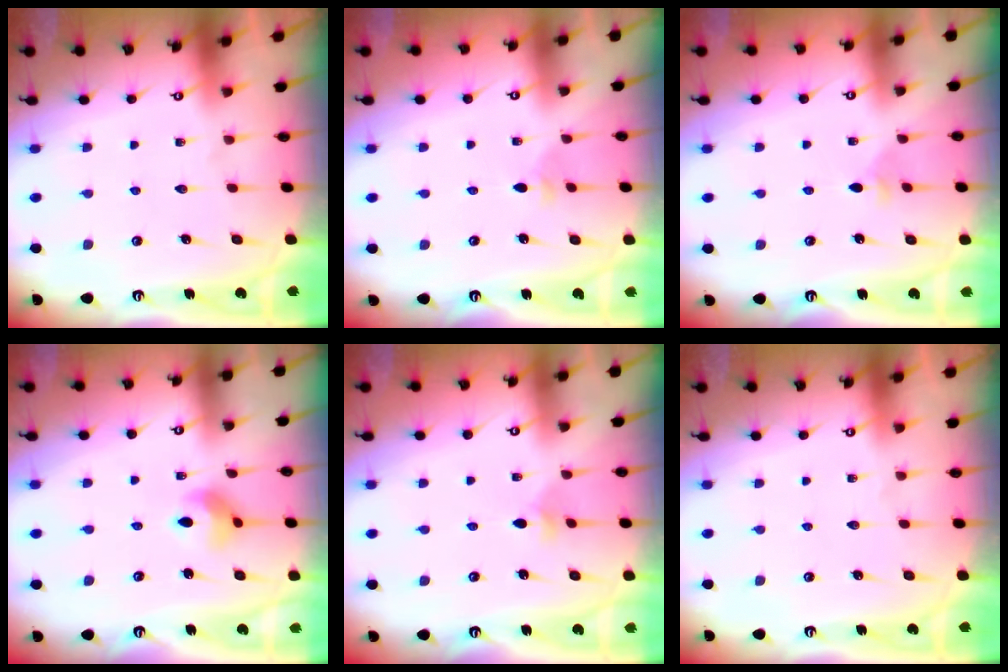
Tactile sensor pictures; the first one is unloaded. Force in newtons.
{"total": 2.4, "press": 2.3, "slide": 0.6}
{"total": 2.9, "press": 2.8, "slide": 0.8}
{"total": 5.5, "press": 5.5, "slide": 0.5}
{"total": 3.8, "press": 3.8, "slide": 0.8}
{"total": 0.0}